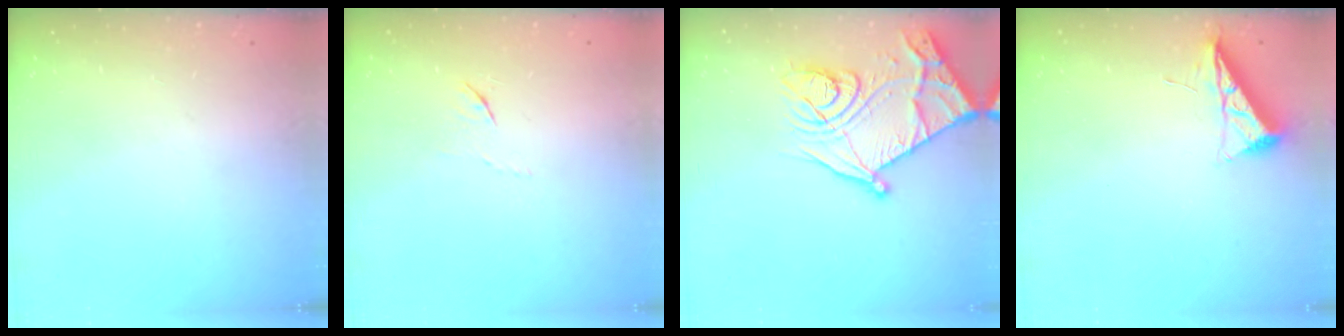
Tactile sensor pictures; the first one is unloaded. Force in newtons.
{"total": 3.7, "press": 3.7, "slide": 0.4}
{"total": 22.3, "press": 22.3, "slide": 0.4}
{"total": 7.0, "press": 6.9, "slide": 0.8}